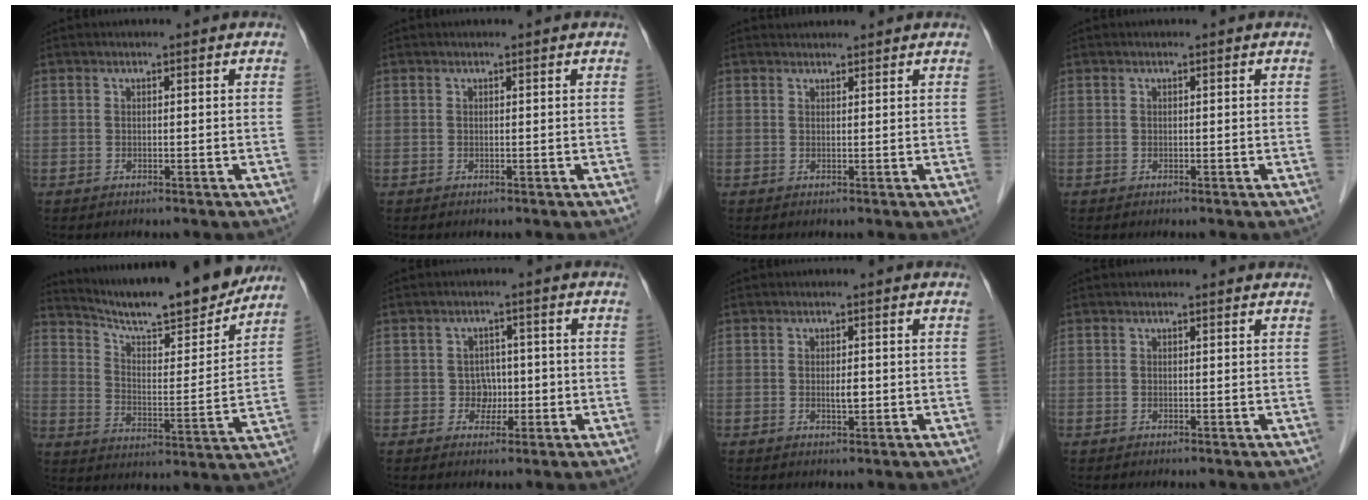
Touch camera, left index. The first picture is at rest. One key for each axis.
{"total": 0.0}
{"total": 1.7, "fx": 1.6, "fy": 0.3, "fz": 0.0, "tx": -0.009, "ty": 0.018, "tz": 0.029}
{"total": 0.0}
{"total": 19.9, "fx": 18.1, "fy": 1.7, "fz": 8.1, "tx": -0.133, "ty": -0.025, "tz": 0.265}
{"total": 3.1, "fx": -0.6, "fy": 2.9, "fz": 1.1, "tx": -0.010, "ty": 0.009, "tz": -0.005}
{"total": 1.6, "fx": -0.2, "fy": 0.6, "fz": 1.5, "tx": -0.026, "ty": -0.002, "tz": -0.001}
{"total": 1.2, "fx": 1.1, "fy": 0.3, "fz": 0.2, "tx": -0.013, "ty": 0.003, "tz": 0.010}